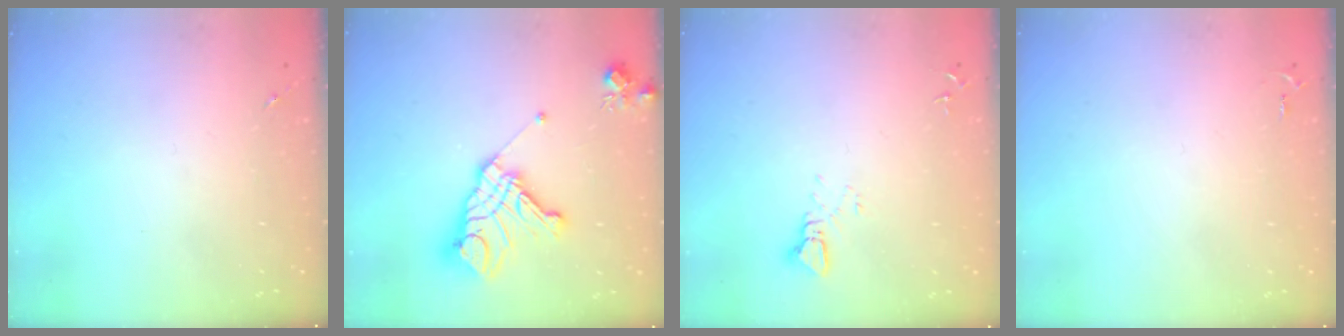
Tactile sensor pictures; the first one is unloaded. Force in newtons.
{"total": 17.5, "press": 17.4, "slide": 2.0}
{"total": 2.5, "press": 2.5, "slide": 0.1}
{"total": 2.6, "press": 2.6, "slide": 0.4}